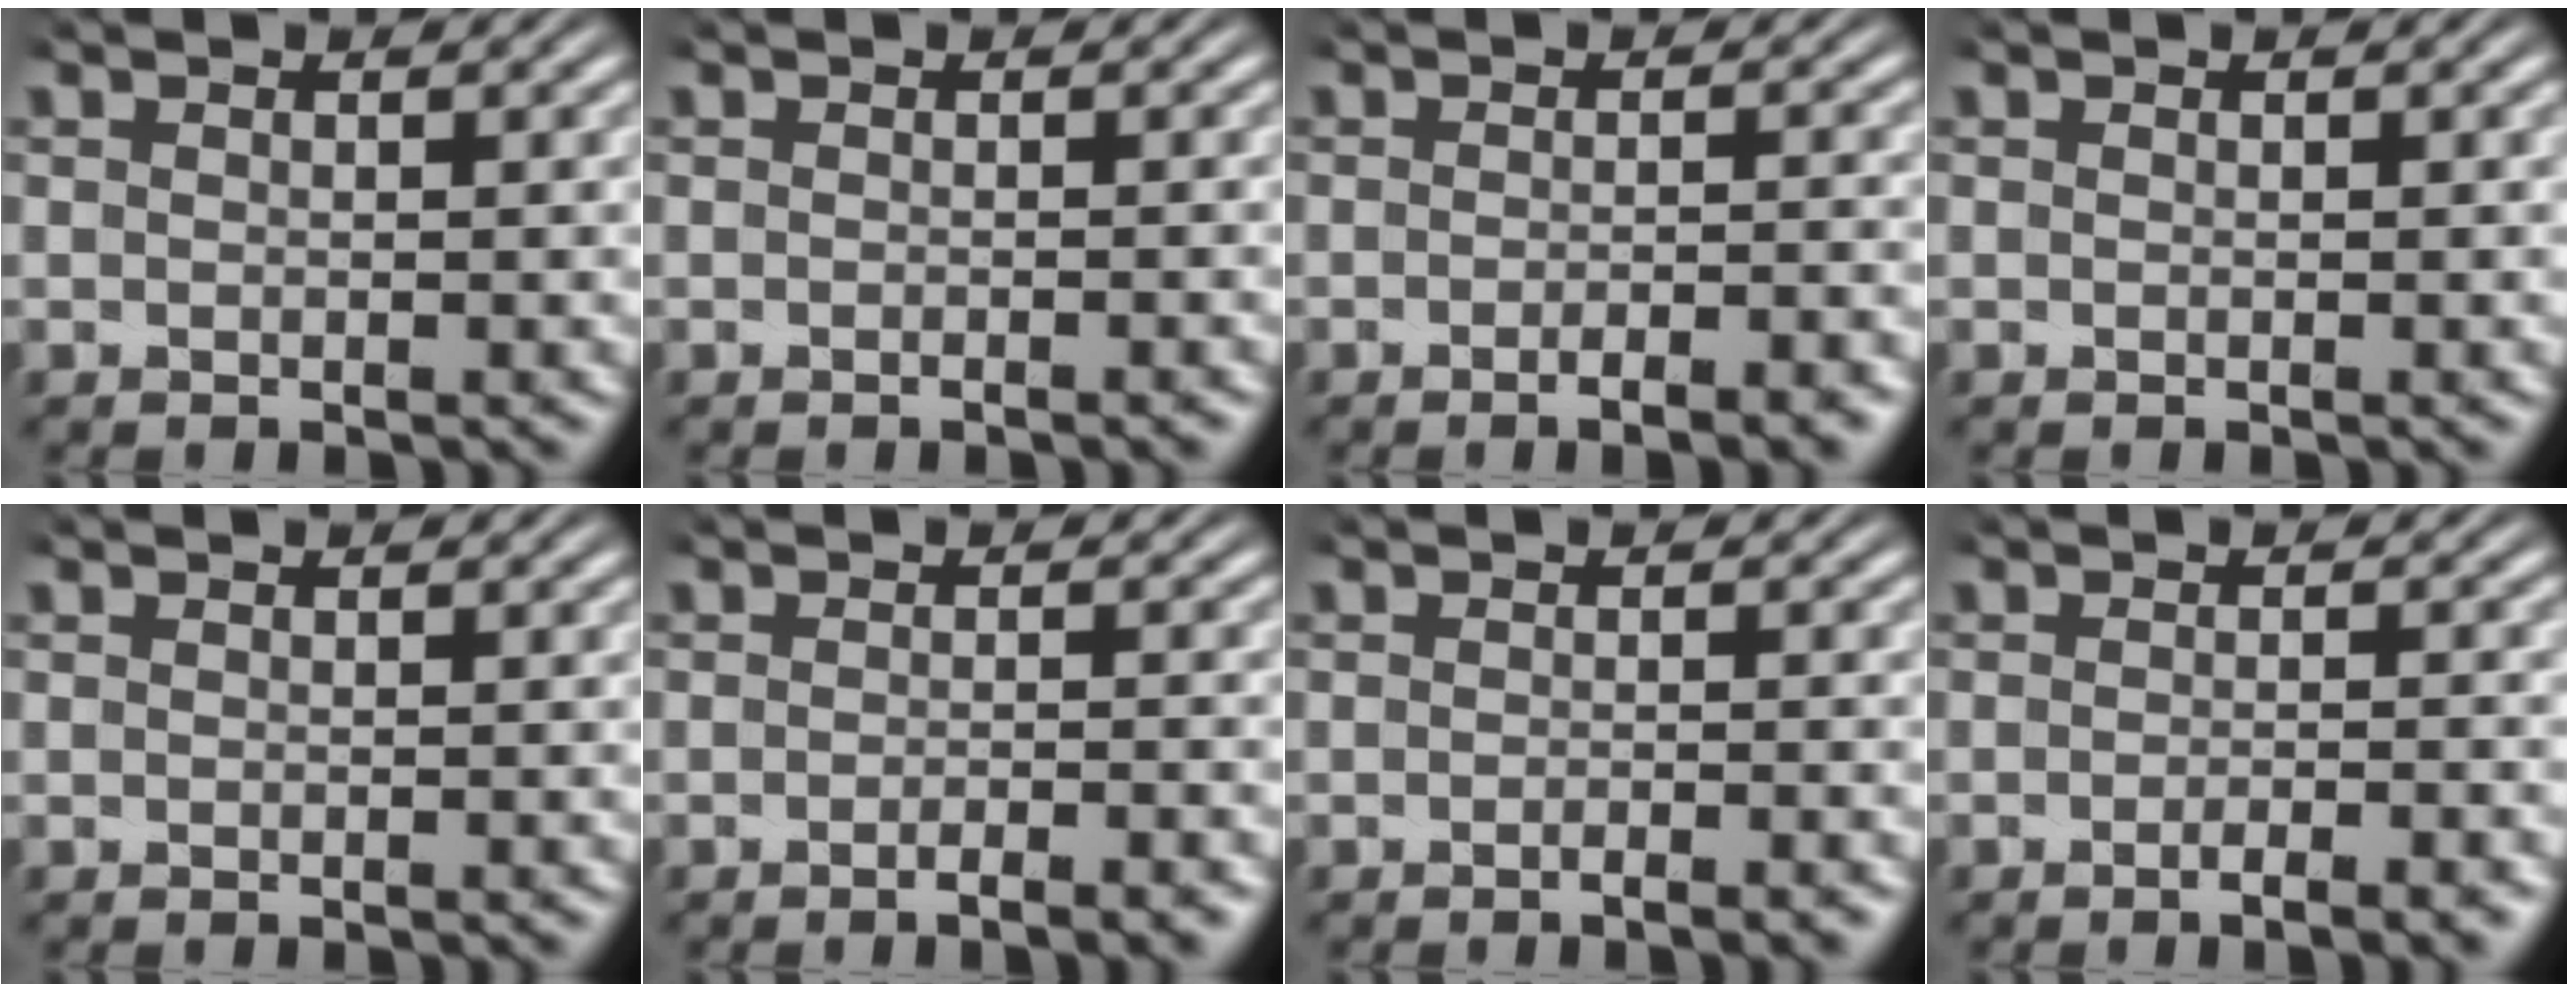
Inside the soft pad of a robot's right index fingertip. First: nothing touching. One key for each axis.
{"total": 0.6, "fx": -0.5, "fy": 0.2, "fz": 0.2, "tx": -0.003, "ty": 0.009, "tz": -0.015}
{"total": 2.3, "fx": -1.9, "fy": 0.3, "fz": 1.2, "tx": -0.011, "ty": 0.015, "tz": -0.043}
{"total": 0.0}
{"total": 0.0}
{"total": 1.9, "fx": -1.7, "fy": 0.2, "fz": 0.9, "tx": -0.009, "ty": 0.013, "tz": -0.038}
{"total": 1.2, "fx": -1.1, "fy": 0.1, "fz": 0.5, "tx": -0.005, "ty": 0.012, "tz": -0.028}
{"total": 2.2, "fx": -1.8, "fy": 0.3, "fz": 1.2, "tx": -0.013, "ty": 0.012, "tz": -0.041}